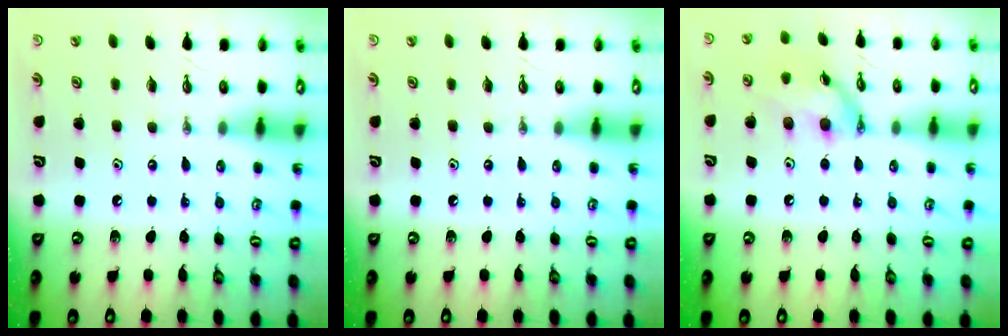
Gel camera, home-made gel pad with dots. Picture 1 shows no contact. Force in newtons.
{"total": 0.0}
{"total": 12.8, "press": 12.8, "slide": 0.5}